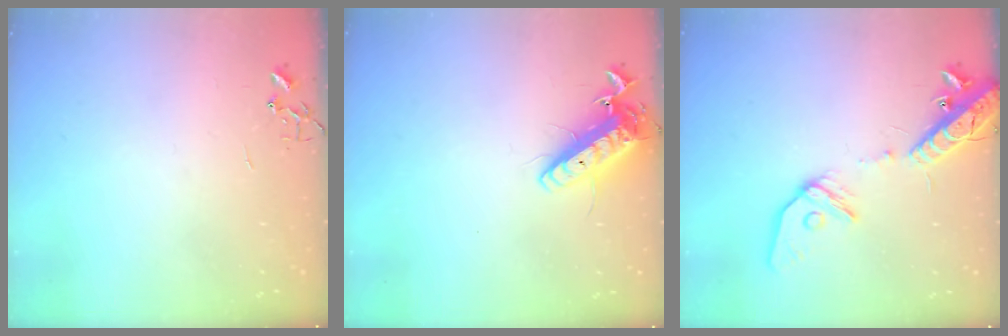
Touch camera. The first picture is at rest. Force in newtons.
{"total": 13.4, "press": 13.1, "slide": 2.5}
{"total": 16.7, "press": 16.3, "slide": 3.5}